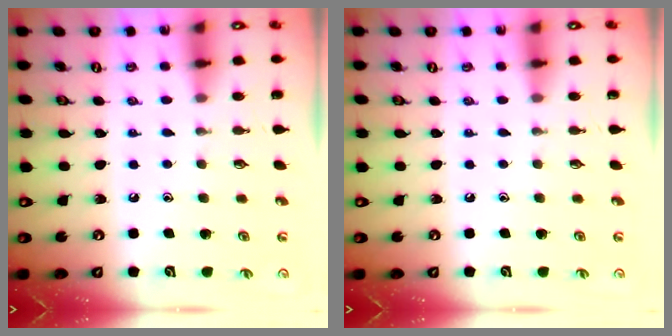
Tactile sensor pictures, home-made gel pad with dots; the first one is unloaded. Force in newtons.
{"total": 0.0}